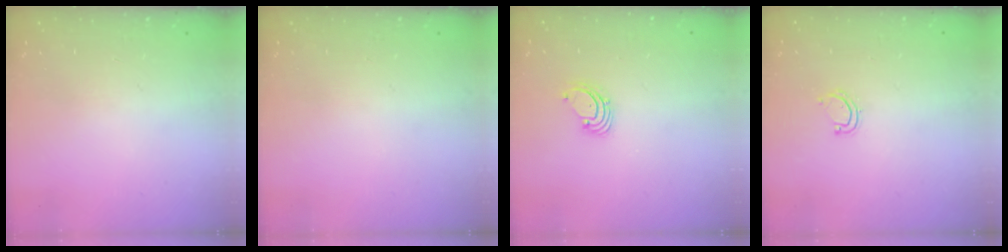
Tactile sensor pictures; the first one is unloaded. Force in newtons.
{"total": 0.0}
{"total": 1.6, "press": 1.6, "slide": 0.1}
{"total": 4.3, "press": 4.3, "slide": 0.4}